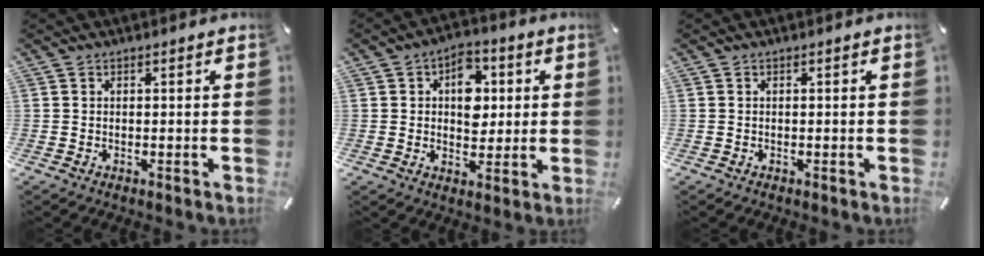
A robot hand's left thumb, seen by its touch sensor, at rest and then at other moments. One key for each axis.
{"total": 9.6, "fx": 1.8, "fy": 7.0, "fz": 6.2, "tx": -0.072, "ty": -0.001, "tz": 0.026}
{"total": 0.0}